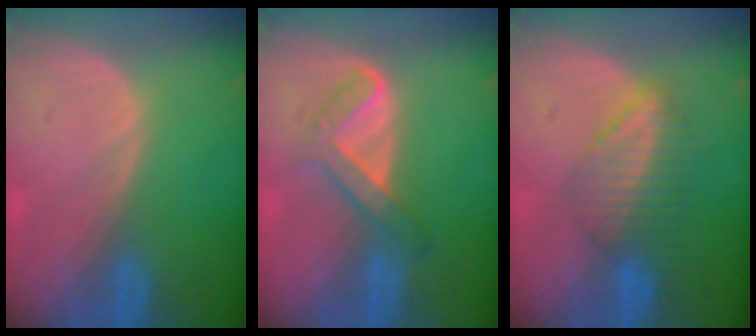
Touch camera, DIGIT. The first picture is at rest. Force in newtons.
{"total": 4.9, "press": 4.8, "slide": 1.0}
{"total": 6.6, "press": 5.9, "slide": 2.8}